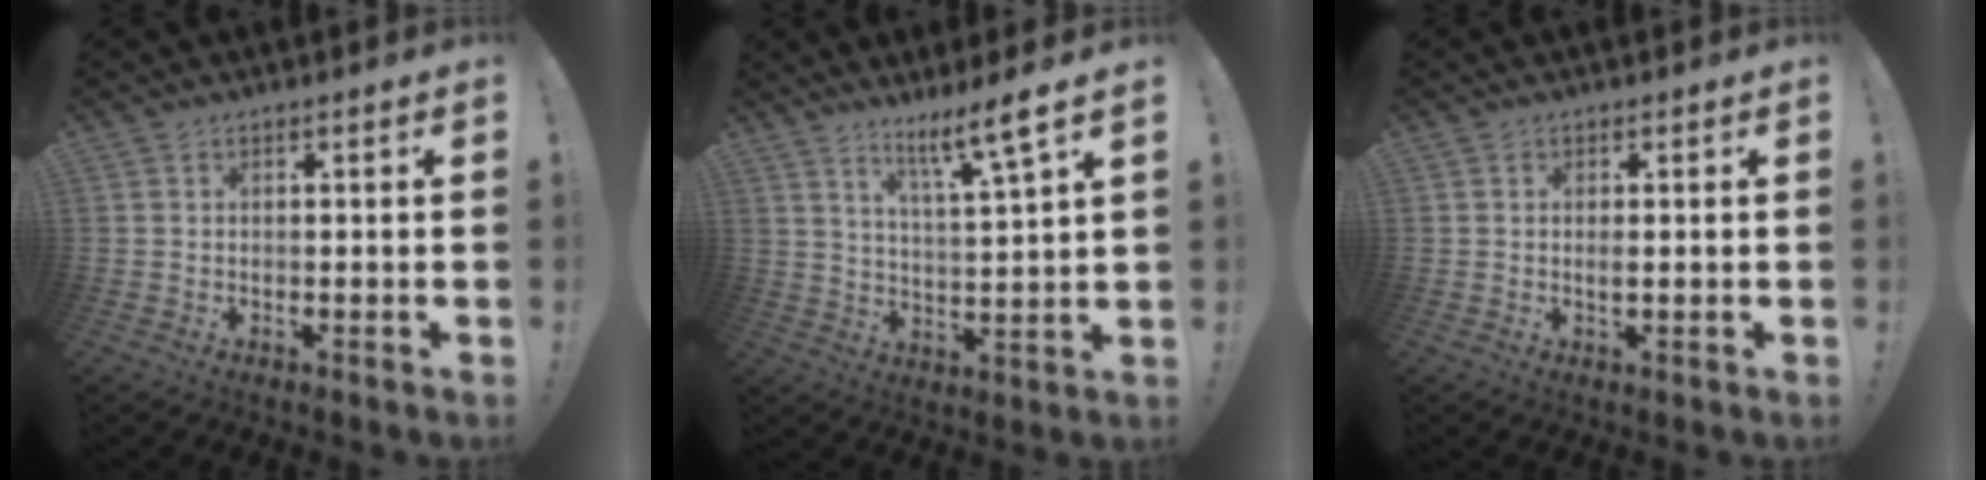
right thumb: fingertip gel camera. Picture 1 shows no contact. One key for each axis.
{"total": 9.4, "fx": 6.4, "fy": -0.2, "fz": 6.9, "tx": -0.105, "ty": -0.043, "tz": 0.097}
{"total": 1.3, "fx": 0.1, "fy": 0.2, "fz": 1.3, "tx": -0.013, "ty": -0.005, "tz": -0.002}